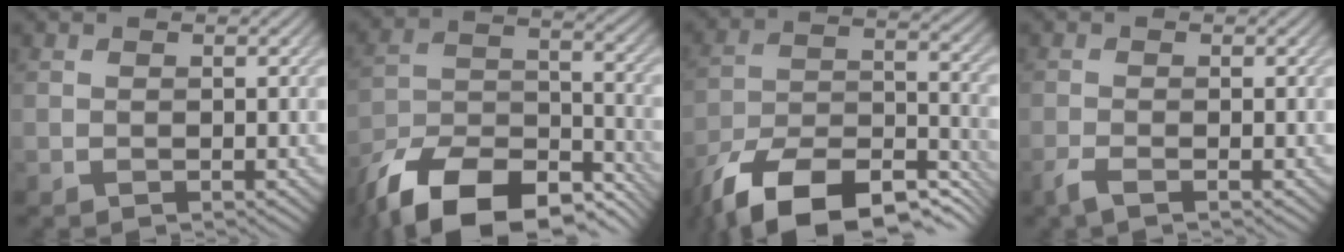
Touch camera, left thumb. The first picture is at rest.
{"total": 16.0, "force": [-12.1, 6.7, 8.0], "torque": [-0.175, -0.014, -0.205]}
{"total": 14.8, "force": [-11.2, 5.5, 8.1], "torque": [-0.165, -0.012, -0.191]}
{"total": 1.6, "force": [-1.0, 0.1, 1.2], "torque": [-0.029, -0.002, -0.028]}